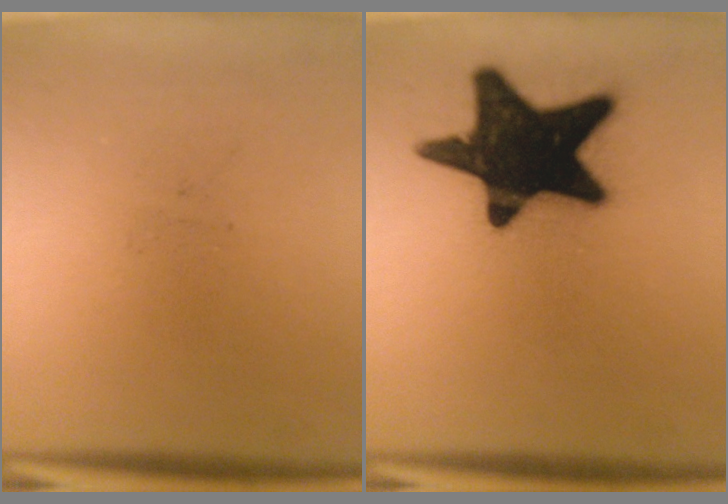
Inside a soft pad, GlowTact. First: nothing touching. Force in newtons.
{"total": 20.1}